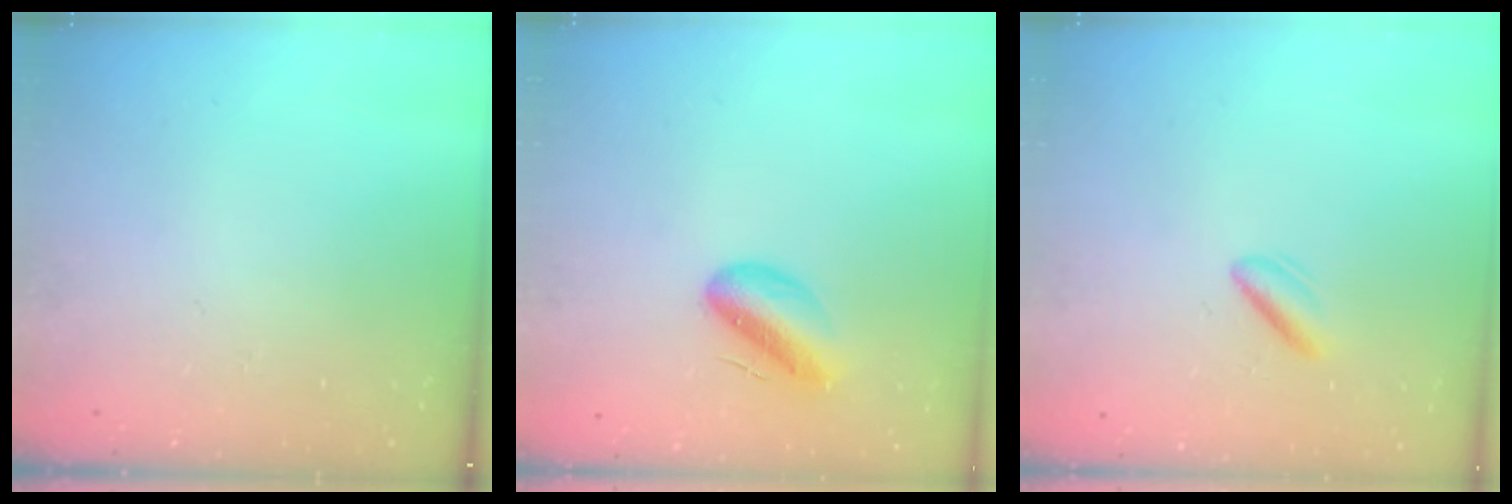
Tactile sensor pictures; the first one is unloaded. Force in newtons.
{"total": 8.3, "press": 7.8, "slide": 2.8}
{"total": 2.1, "press": 1.9, "slide": 1.0}